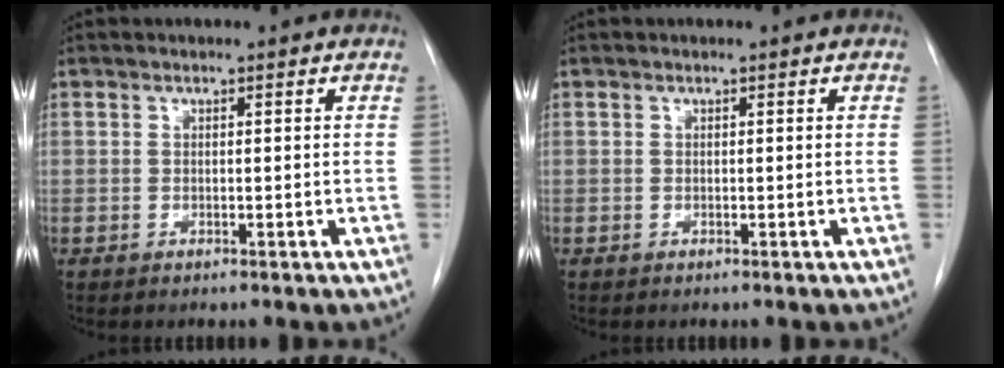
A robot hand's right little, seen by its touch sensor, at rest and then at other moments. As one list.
[{"total": 0.0}]